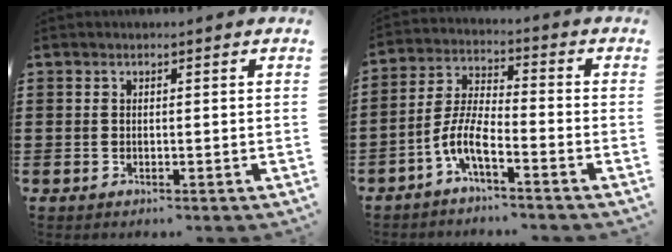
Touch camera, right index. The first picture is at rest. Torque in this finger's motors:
{"motor_torque": [1.47, 0.66, 0.19, 0.17]}